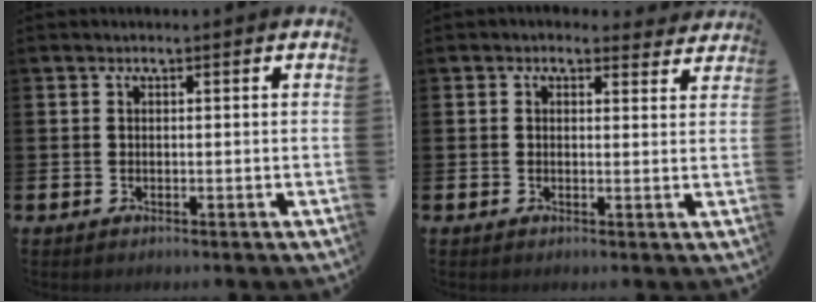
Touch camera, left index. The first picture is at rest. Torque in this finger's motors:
{"motor_torque": [1.01, -1.12, 0.44, 0.00]}